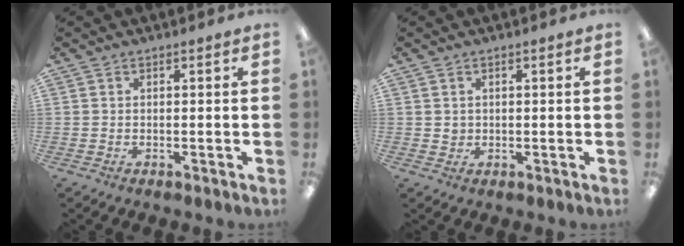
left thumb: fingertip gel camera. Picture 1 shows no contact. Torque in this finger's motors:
{"motor_torque": [-0.08, 0.07, -0.01, -0.04, 0.00]}